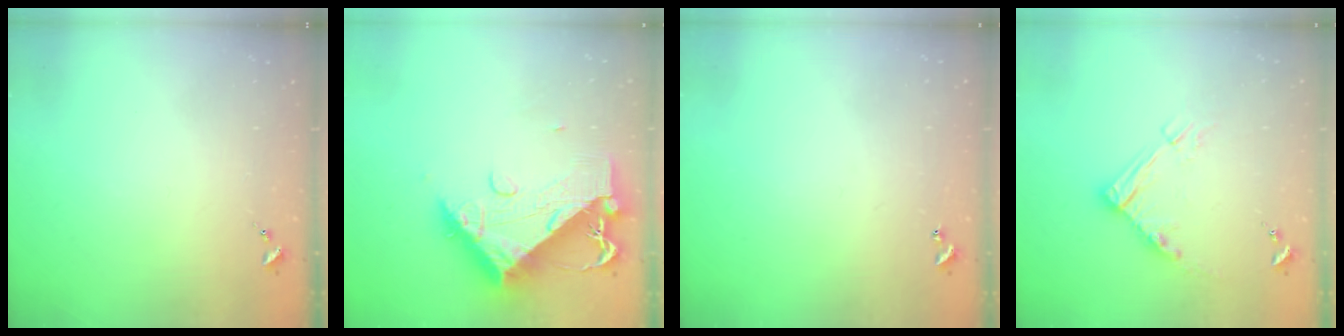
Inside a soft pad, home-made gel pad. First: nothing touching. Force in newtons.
{"total": 14.6, "press": 14.5, "slide": 1.5}
{"total": 0.9, "press": 0.9, "slide": 0.2}
{"total": 10.5, "press": 10.4, "slide": 1.2}